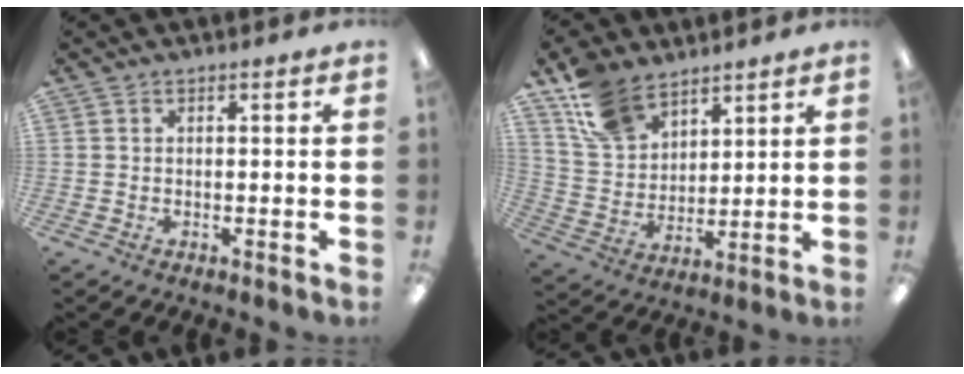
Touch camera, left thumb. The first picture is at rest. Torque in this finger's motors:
{"motor_torque": [0.38, 0.09, 0.13, -0.13, 0.16]}